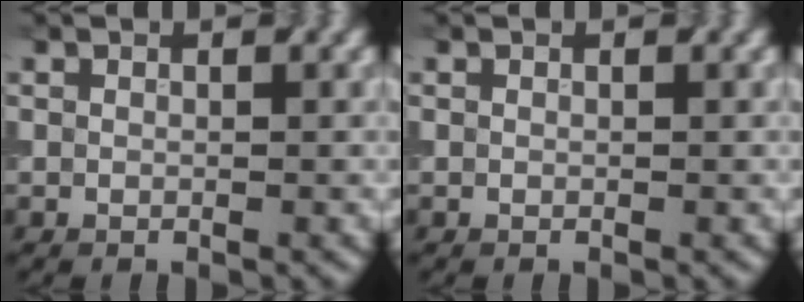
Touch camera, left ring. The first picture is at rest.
{"total": 0.0}